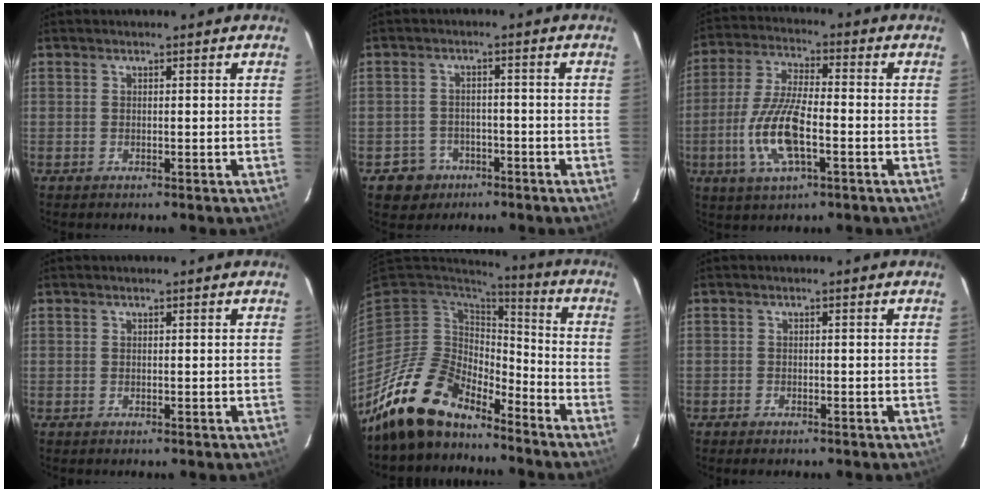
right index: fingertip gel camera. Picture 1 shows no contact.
{"total": 5.6, "force": [-3.0, 4.7, 0.5], "torque": [-0.030, 0.019, -0.039]}
{"total": 12.4, "force": [-3.7, 3.9, 11.2], "torque": [-0.237, -0.003, -0.073]}
{"total": 0.0}
{"total": 15.7, "force": [-13.1, 6.1, 6.3], "torque": [-0.130, -0.004, -0.237]}
{"total": 1.7, "force": [-1.4, 0.9, 0.4], "torque": [-0.018, -0.001, -0.025]}